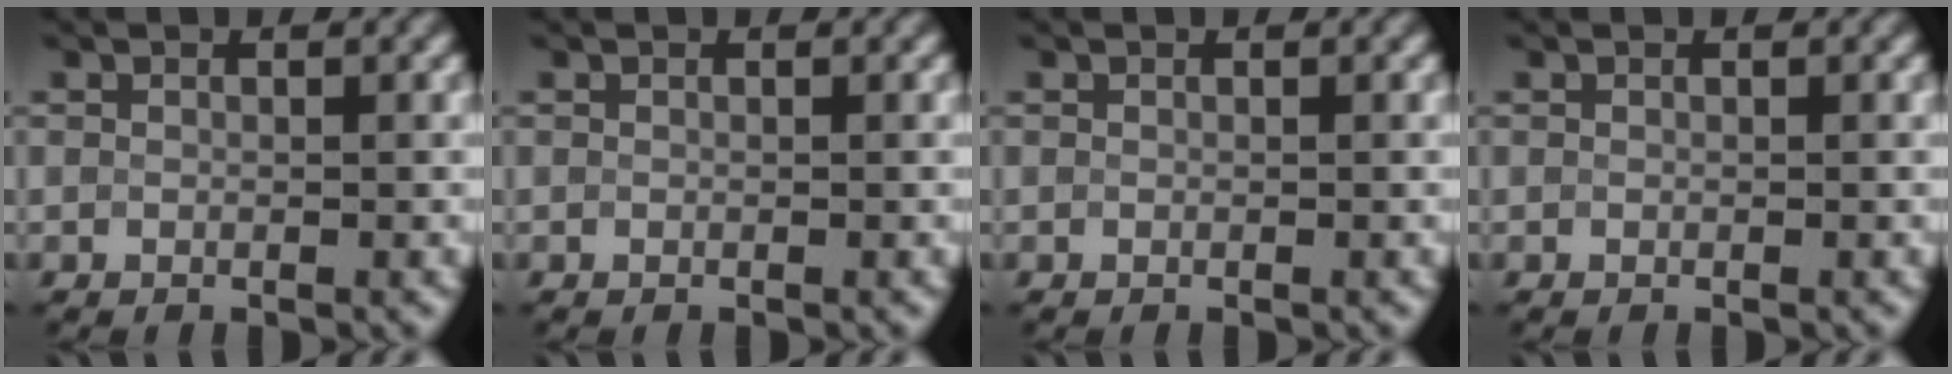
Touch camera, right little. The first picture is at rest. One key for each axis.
{"total": 0.0}
{"total": 0.0}
{"total": 0.0}